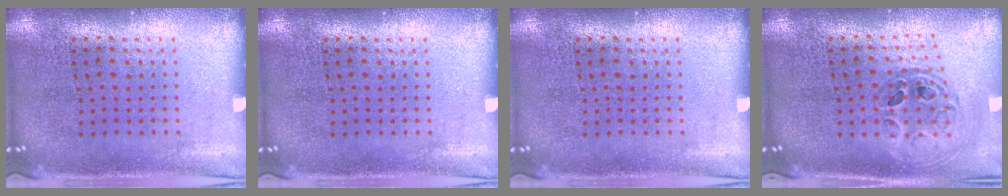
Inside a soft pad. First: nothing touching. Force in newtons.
{"total": 0.0}
{"total": 0.0}
{"total": 1.0, "press": 1.0, "slide": 0.2}